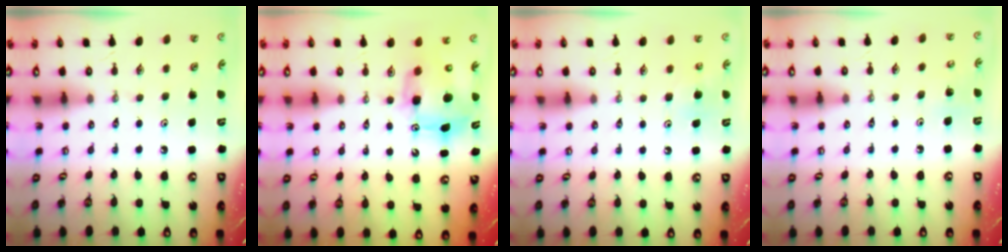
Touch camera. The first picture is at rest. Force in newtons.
{"total": 8.6, "press": 8.6, "slide": 1.0}
{"total": 5.3, "press": 5.3, "slide": 0.5}
{"total": 5.6, "press": 5.6, "slide": 0.9}